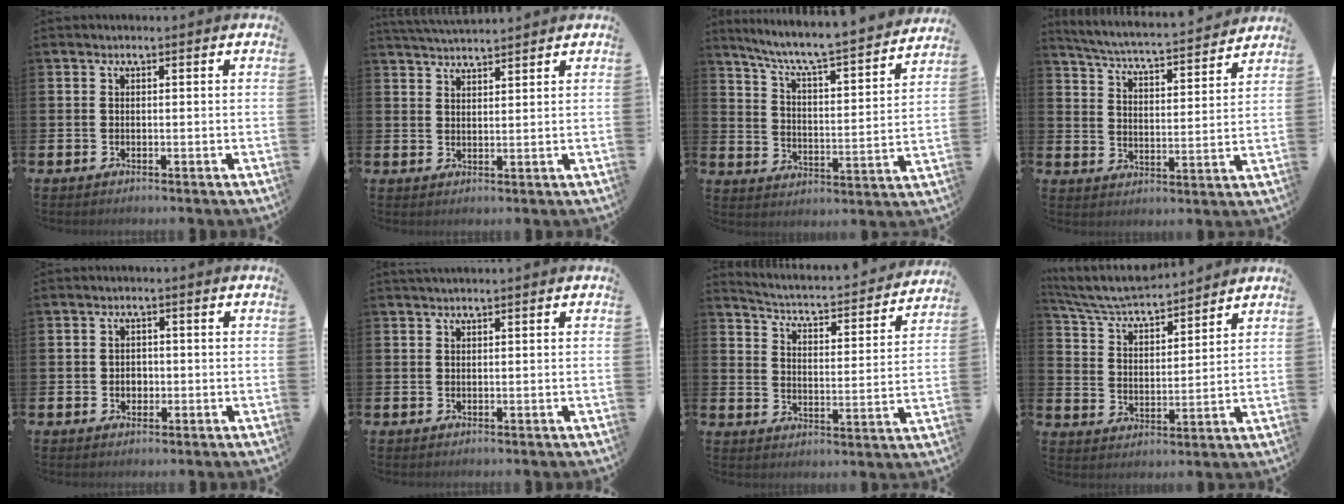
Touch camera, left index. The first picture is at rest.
{"total": 3.5, "force": [3.5, 0.1, 0.3], "torque": [-0.014, -0.014, 0.065]}
{"total": 7.4, "force": [6.8, 0.3, 2.8], "torque": [-0.085, -0.057, 0.110]}
{"total": 5.3, "force": [5.2, 0.0, 1.2], "torque": [-0.048, -0.046, 0.085]}
{"total": 1.8, "force": [-0.2, 1.6, 0.9], "torque": [-0.010, 0.004, -0.010]}
{"total": 0.8, "force": [0.7, -0.1, 0.3], "torque": [-0.002, -0.001, 0.013]}
{"total": 3.9, "force": [3.7, 0.6, 1.1], "torque": [-0.045, -0.040, 0.053]}
{"total": 6.3, "force": [6.0, 0.7, 1.8], "torque": [-0.066, -0.040, 0.104]}